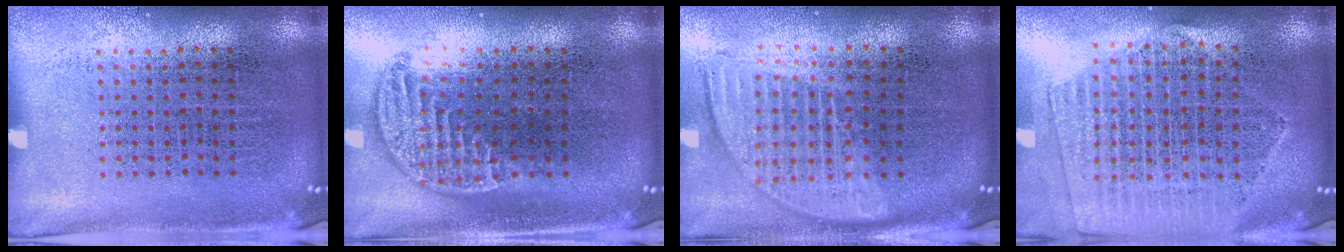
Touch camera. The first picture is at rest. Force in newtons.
{"total": 1.2, "press": 1.0, "slide": 0.7}
{"total": 1.8, "press": 1.5, "slide": 0.9}
{"total": 2.0, "press": 1.8, "slide": 0.9}